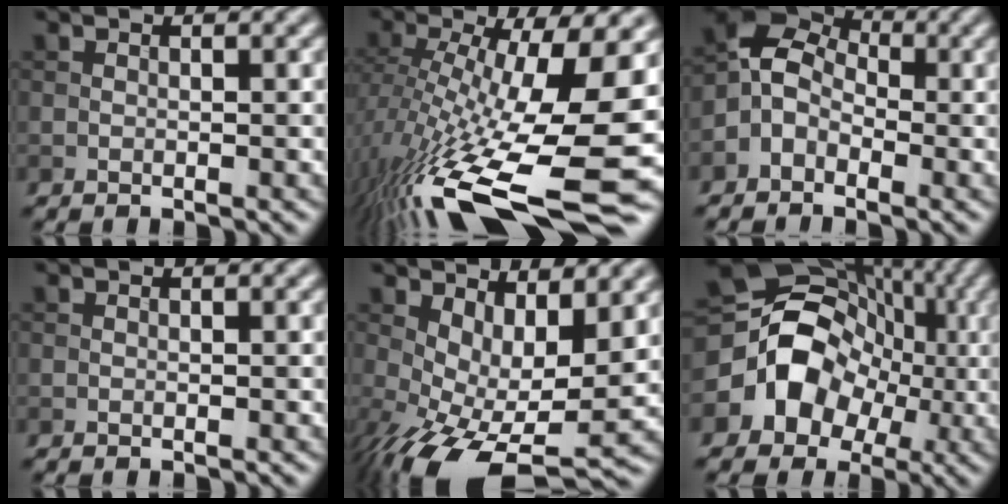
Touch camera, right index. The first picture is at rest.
{"total": 16.2, "force": [-4.3, 4.8, 14.9], "torque": [-0.269, -0.012, -0.070]}
{"total": 4.5, "force": [-1.7, 3.7, 2.1], "torque": [-0.032, 0.016, -0.048]}
{"total": 0.0}
{"total": 10.5, "force": [-1.0, 4.5, 9.4], "torque": [-0.159, -0.013, -0.006]}
{"total": 12.1, "force": [-1.4, 10.4, 6.0], "torque": [-0.102, 0.009, -0.048]}